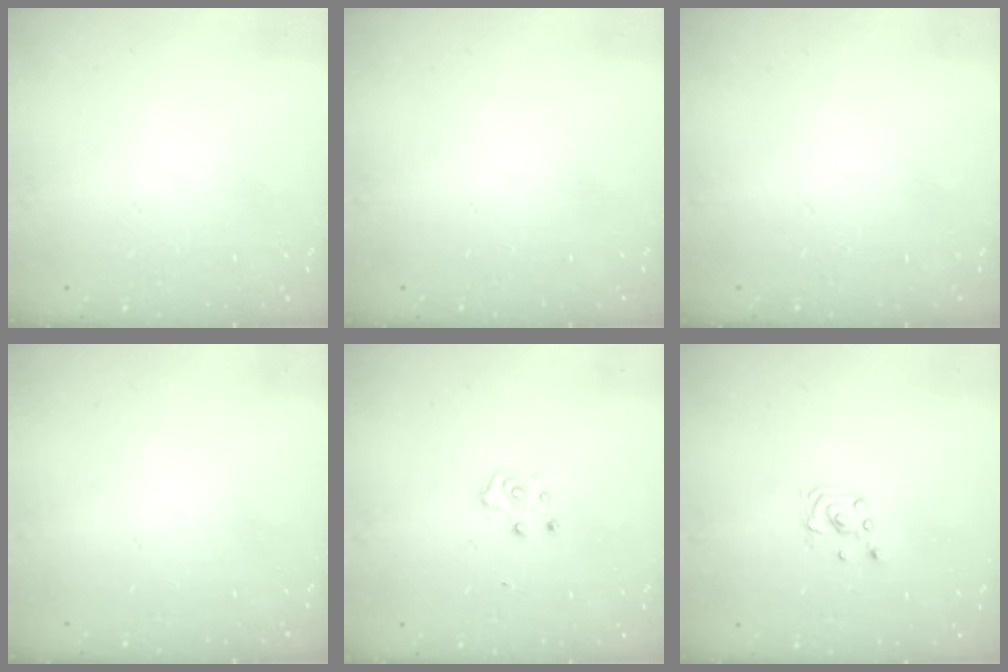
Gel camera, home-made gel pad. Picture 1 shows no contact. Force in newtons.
{"total": 0.0}
{"total": 0.0}
{"total": 0.0}
{"total": 5.7, "press": 5.7, "slide": 0.5}
{"total": 2.1, "press": 2.1, "slide": 0.2}